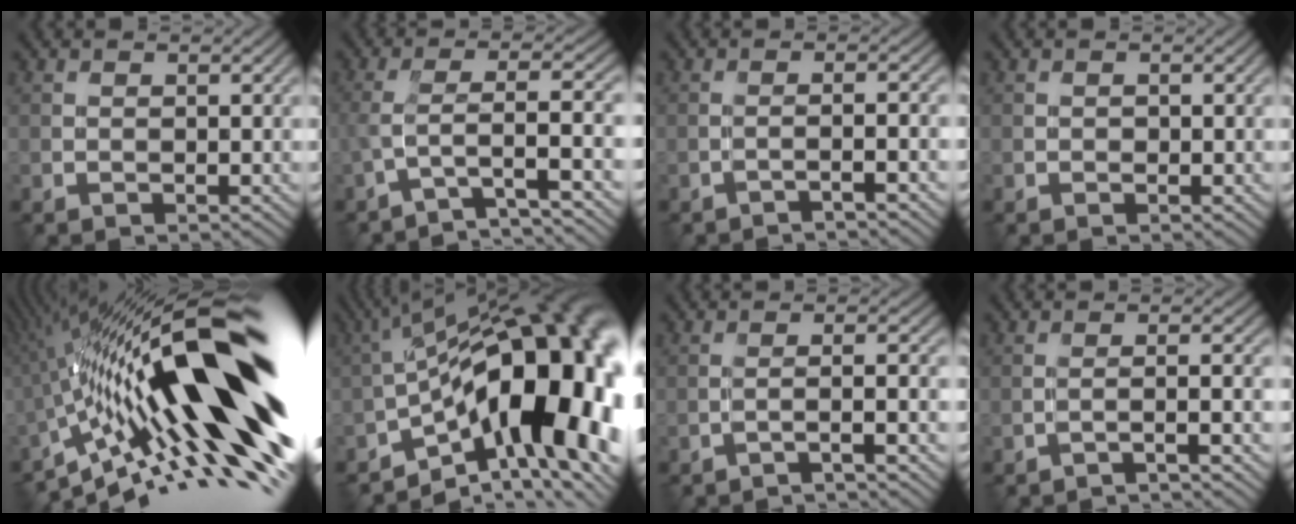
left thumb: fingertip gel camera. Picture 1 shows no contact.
{"total": 5.6, "force": [-3.1, 1.1, 4.6], "torque": [-0.066, 0.011, -0.075]}
{"total": 2.3, "force": [-1.4, 0.4, 1.8], "torque": [-0.016, 0.009, -0.043]}
{"total": 0.7, "force": [-0.2, 0.5, 0.4], "torque": [-0.005, -0.001, -0.003]}
{"total": 19.9, "force": [-1.9, 5.8, 18.9], "torque": [-0.295, 0.017, -0.056]}
{"total": 20.5, "force": [-5.2, 8.8, 17.8], "torque": [-0.232, 0.012, -0.081]}
{"total": 2.9, "force": [-1.9, 0.4, 2.2], "torque": [-0.021, 0.011, -0.053]}
{"total": 2.6, "force": [-1.6, 0.4, 2.0], "torque": [-0.019, 0.010, -0.048]}